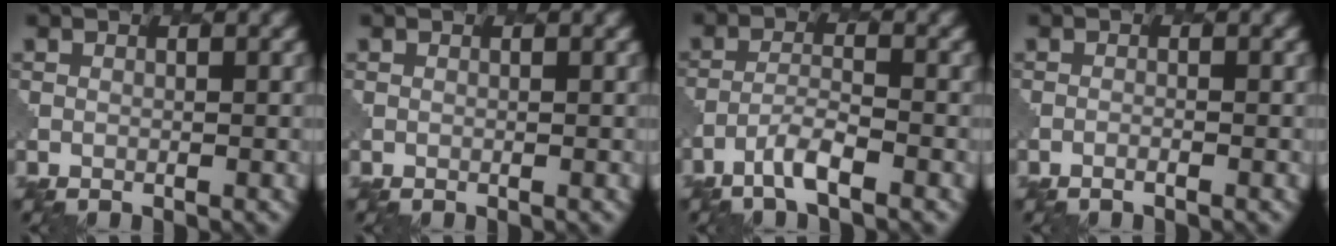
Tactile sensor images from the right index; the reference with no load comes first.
{"total": 0.0}
{"total": 3.2, "force": [-2.3, 0.6, 2.2], "torque": [-0.047, 0.000, -0.052]}
{"total": 0.6, "force": [-0.5, 0.2, 0.3], "torque": [-0.001, 0.000, -0.014]}